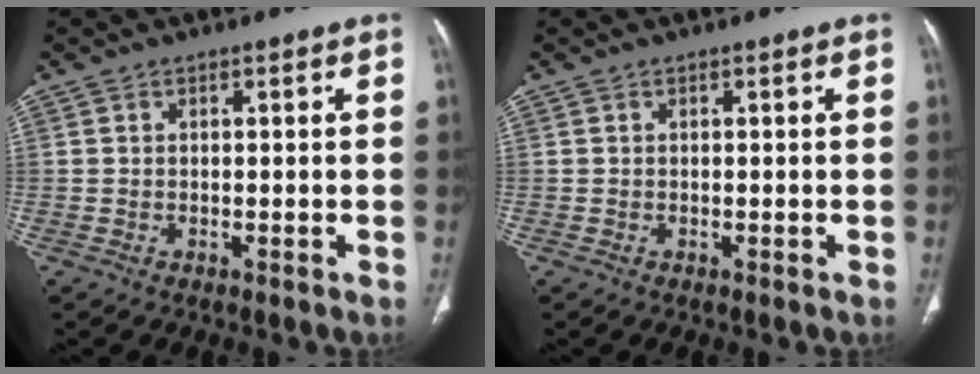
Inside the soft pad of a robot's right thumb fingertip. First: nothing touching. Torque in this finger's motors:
{"motor_torque": [-0.12, 0.12, 0.00, 0.00, 0.01]}